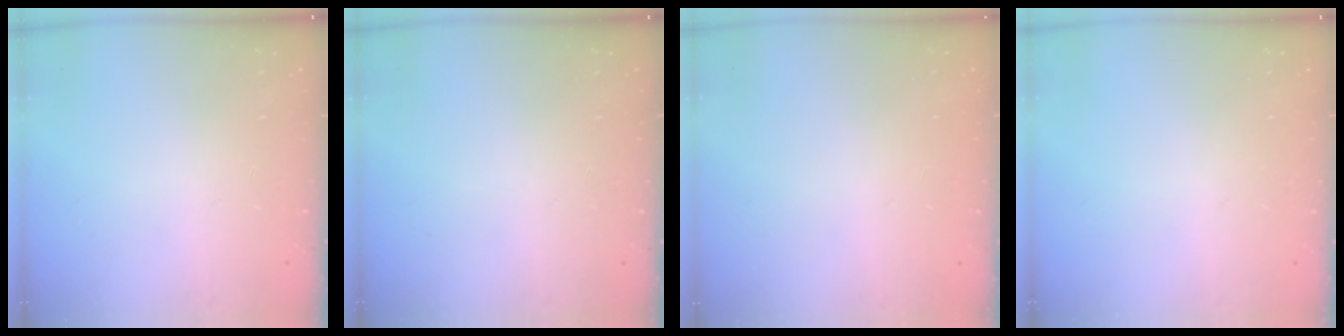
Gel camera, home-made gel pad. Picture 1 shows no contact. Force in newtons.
{"total": 0.0}
{"total": 0.0}
{"total": 0.0}